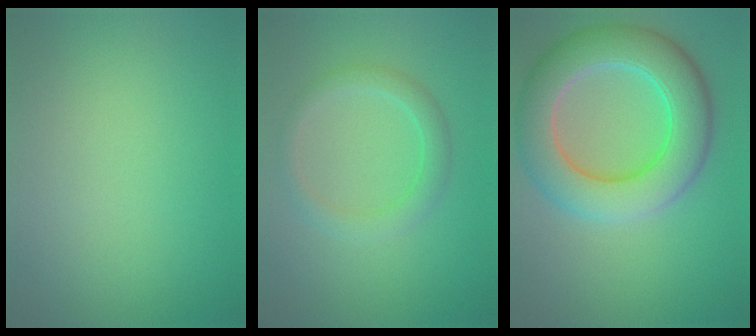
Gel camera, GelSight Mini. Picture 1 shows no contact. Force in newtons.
{"total": 2.4, "press": 2.4, "slide": 0.1}
{"total": 8.9, "press": 8.9, "slide": 0.4}